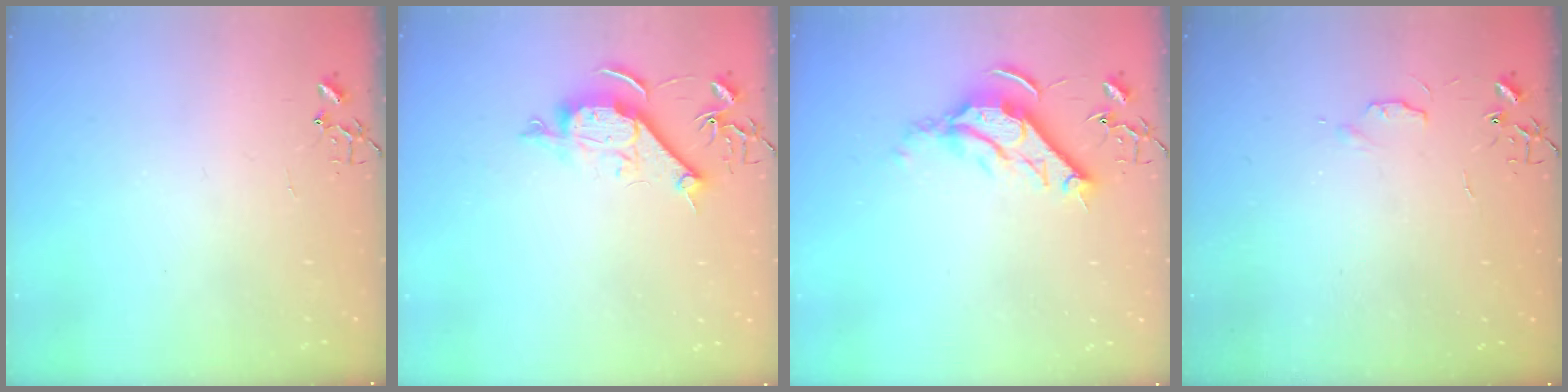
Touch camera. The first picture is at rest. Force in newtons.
{"total": 10.4, "press": 10.4, "slide": 0.9}
{"total": 11.7, "press": 11.6, "slide": 1.3}
{"total": 4.6, "press": 4.6, "slide": 0.7}